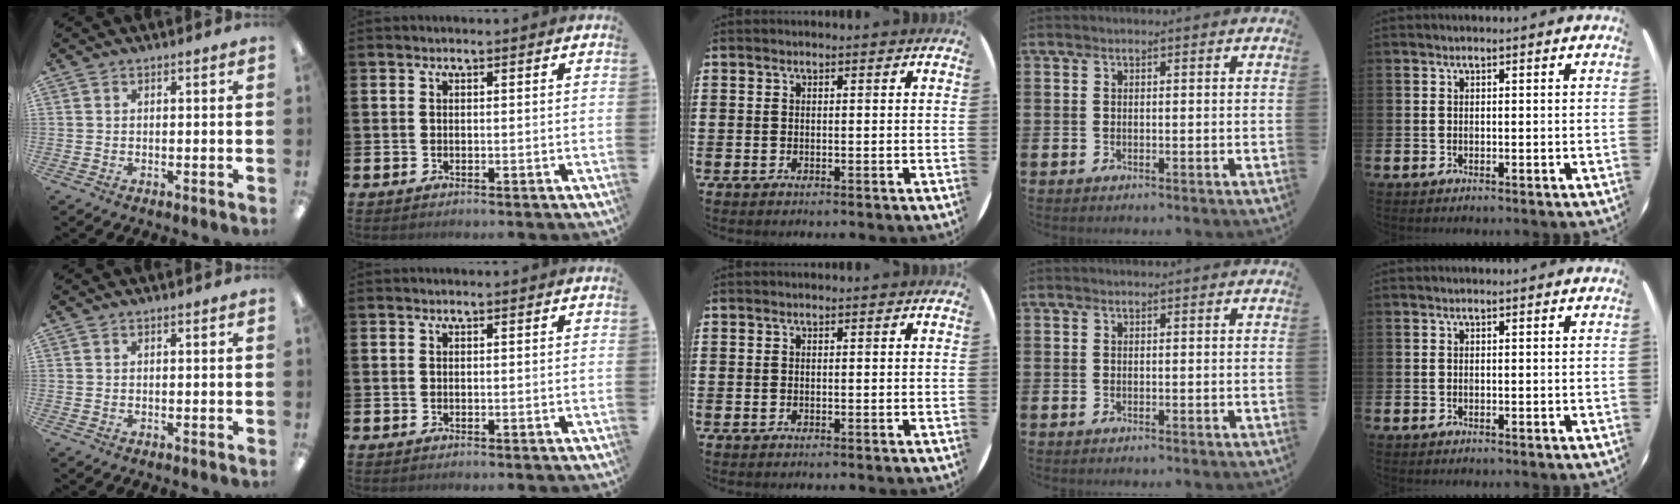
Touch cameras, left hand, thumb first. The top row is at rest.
{}